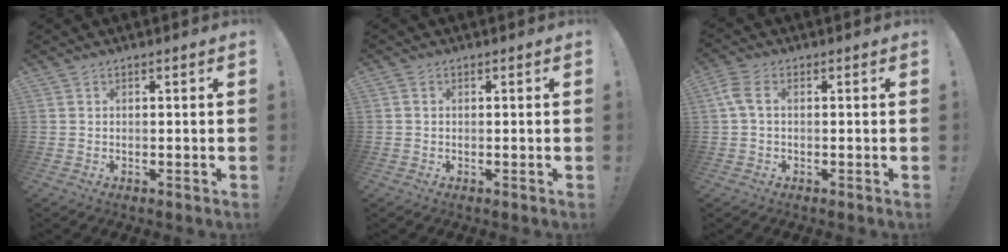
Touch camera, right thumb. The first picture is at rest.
{"total": 0.7, "force": [0.0, 0.7, 0.2], "torque": [-0.009, 0.004, 0.001]}
{"total": 4.3, "force": [0.6, 2.5, 3.5], "torque": [-0.082, 0.004, 0.012]}